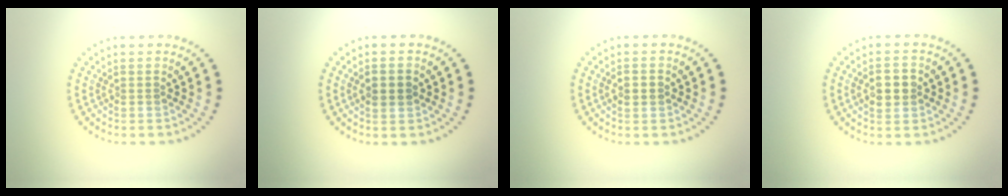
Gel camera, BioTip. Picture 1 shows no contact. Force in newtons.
{"total": 2.1, "press": 2.1, "slide": 0.1}
{"total": 1.4, "press": 1.4, "slide": 0.0}
{"total": 2.9, "press": 2.9, "slide": 0.1}